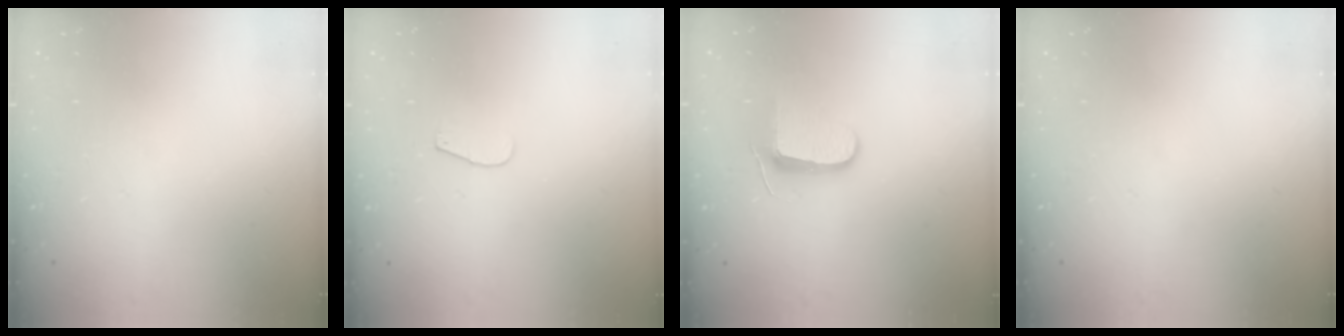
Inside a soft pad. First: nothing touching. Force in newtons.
{"total": 4.8, "press": 4.8, "slide": 0.4}
{"total": 9.1, "press": 9.0, "slide": 1.0}
{"total": 0.0}